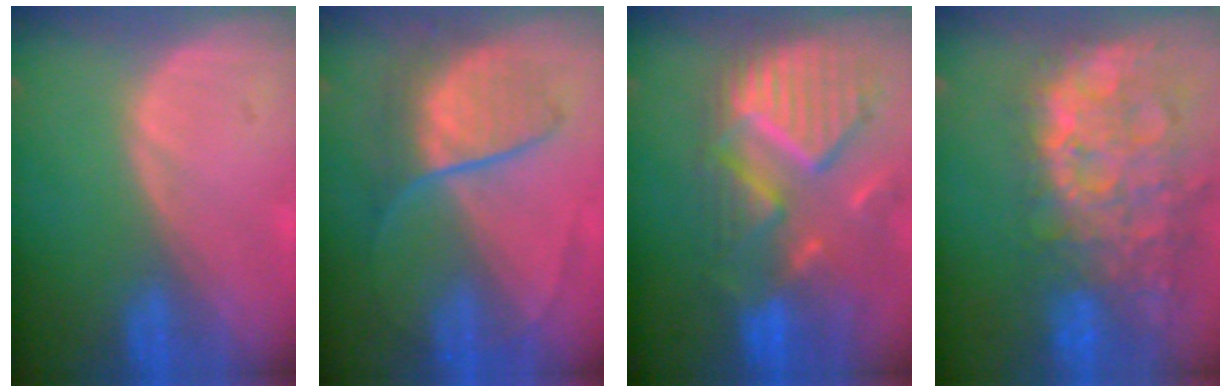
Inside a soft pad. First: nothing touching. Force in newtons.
{"total": 6.5, "press": 6.5, "slide": 0.9}
{"total": 12.0, "press": 10.5, "slide": 5.8}
{"total": 14.6, "press": 11.8, "slide": 8.5}